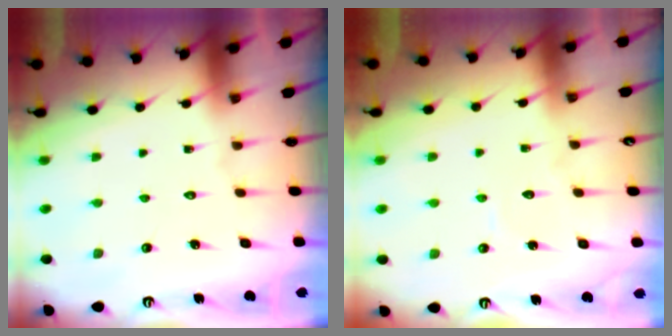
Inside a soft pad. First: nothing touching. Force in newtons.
{"total": 3.9, "press": 3.9, "slide": 0.3}